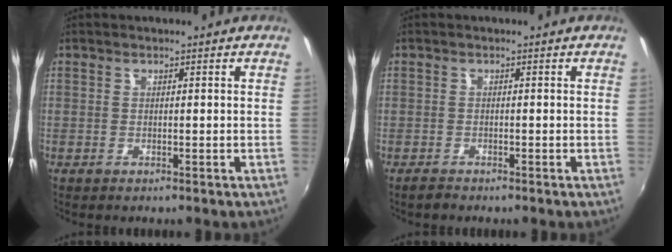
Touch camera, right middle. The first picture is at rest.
{"total": 1.5, "force": [-1.2, 0.8, 0.0], "torque": [-0.005, 0.001, -0.023]}